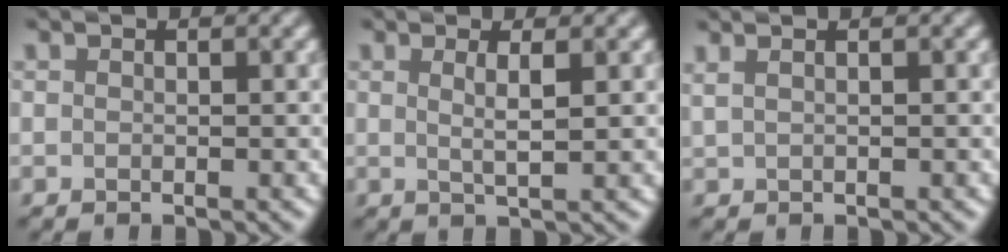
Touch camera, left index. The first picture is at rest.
{"total": 2.1, "force": [0.6, 0.5, 1.9], "torque": [-0.035, -0.004, 0.005]}
{"total": 3.2, "force": [1.8, 1.6, 2.1], "torque": [-0.022, 0.016, 0.001]}